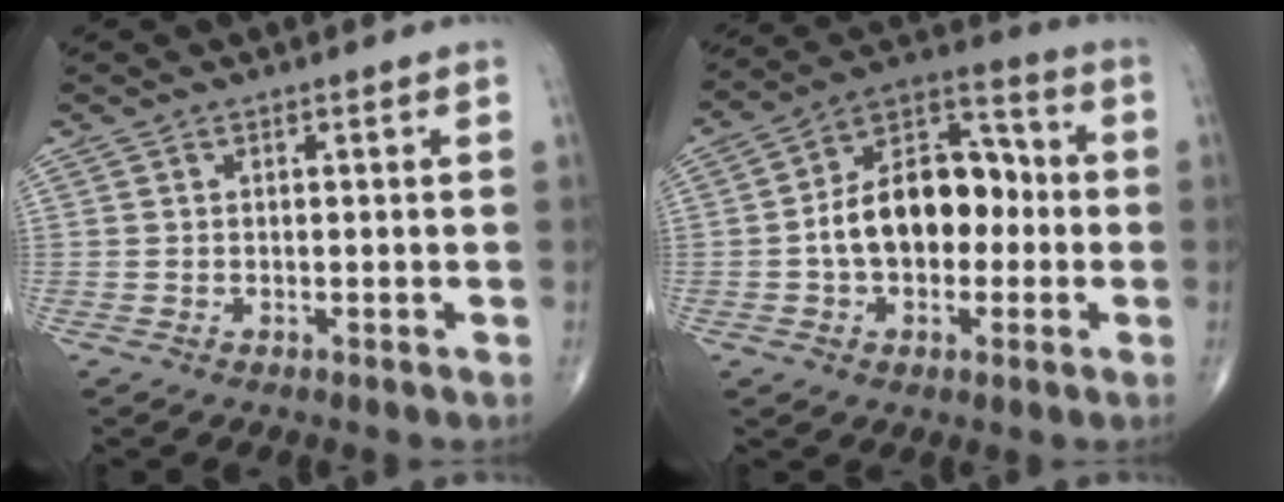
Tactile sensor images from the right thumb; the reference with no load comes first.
{"total": 16.2, "force": [-1.2, 10.4, 12.4], "torque": [-0.172, 0.046, -0.026]}